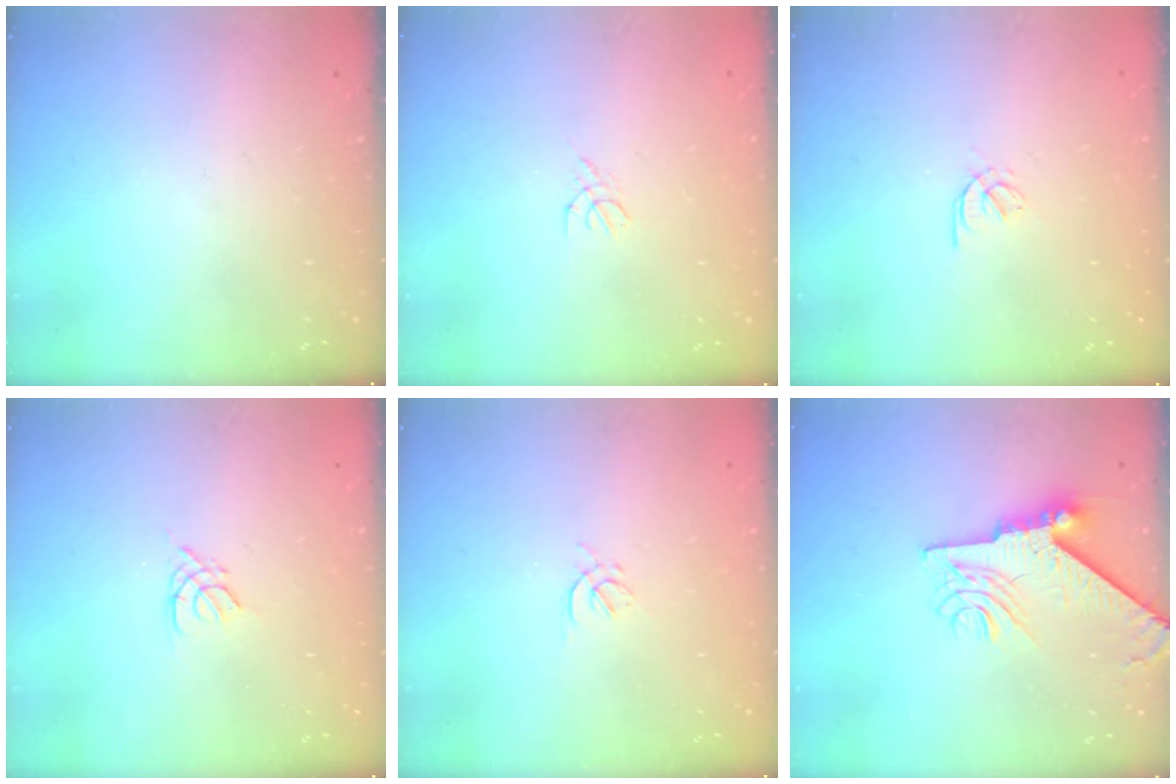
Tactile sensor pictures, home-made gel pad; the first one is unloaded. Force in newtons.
{"total": 1.8, "press": 1.7, "slide": 0.5}
{"total": 2.0, "press": 1.9, "slide": 0.6}
{"total": 2.7, "press": 2.7, "slide": 0.5}
{"total": 1.7, "press": 1.6, "slide": 0.6}
{"total": 11.4, "press": 11.3, "slide": 1.5}